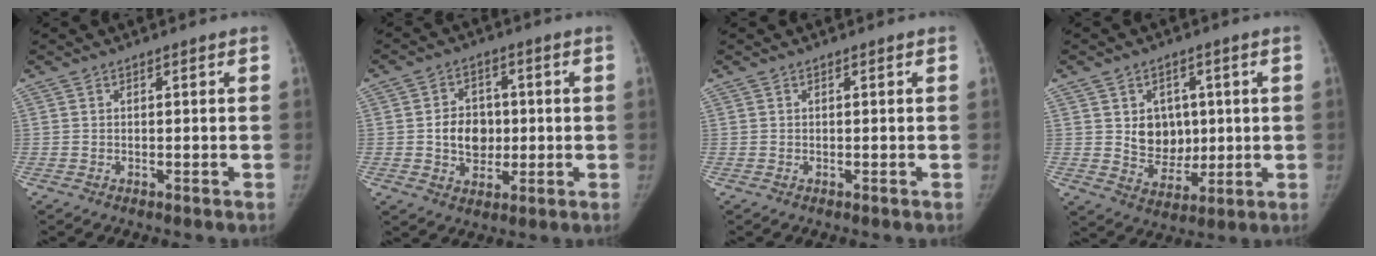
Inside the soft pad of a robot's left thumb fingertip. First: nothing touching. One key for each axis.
{"total": 8.1, "fx": -0.1, "fy": 6.7, "fz": 4.6, "tx": -0.036, "ty": 0.007, "tz": -0.001}
{"total": 0.0}
{"total": 8.7, "fx": 1.4, "fy": 7.2, "fz": 4.6, "tx": -0.021, "ty": -0.010, "tz": 0.034}